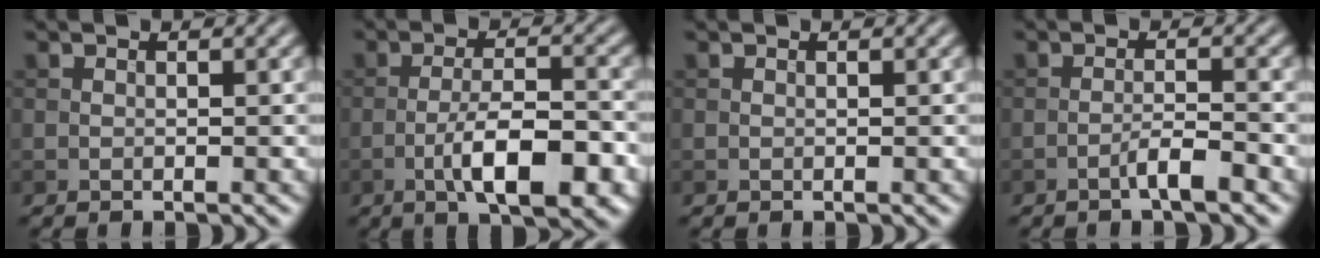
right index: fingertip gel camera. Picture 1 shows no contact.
{"total": 7.1, "force": [-2.8, 2.2, 6.1], "torque": [-0.106, 0.002, -0.046]}
{"total": 0.0}
{"total": 2.3, "force": [-1.4, 0.2, 1.8], "torque": [-0.031, 0.009, -0.030]}